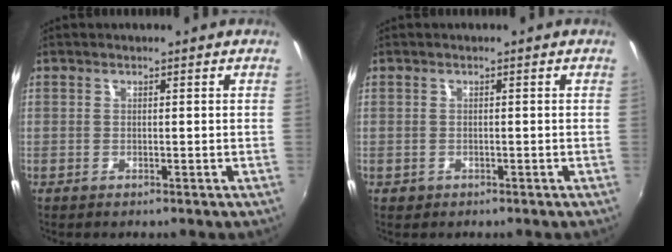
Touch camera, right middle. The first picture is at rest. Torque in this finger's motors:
{"motor_torque": [0.19, -0.47, -0.07, -0.01]}